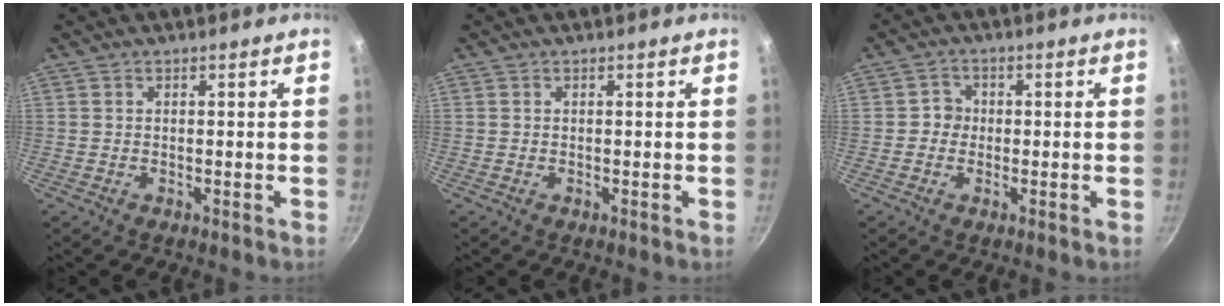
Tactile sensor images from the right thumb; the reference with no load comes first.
{"total": 0.0}
{"total": 2.7, "force": [-0.2, 2.6, 0.7], "torque": [0.009, 0.007, -0.010]}